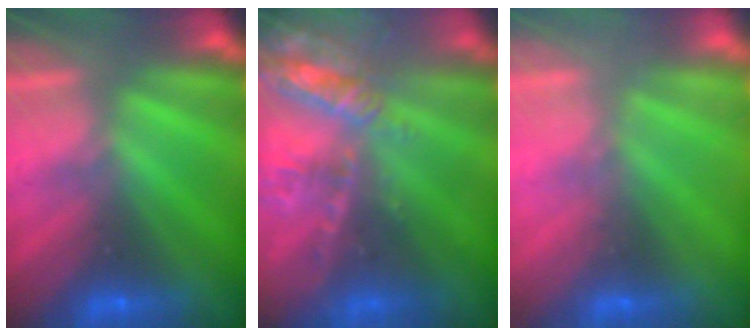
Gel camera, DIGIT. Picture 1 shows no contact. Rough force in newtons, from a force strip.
{"total": 8.3}
{"total": 1.4}